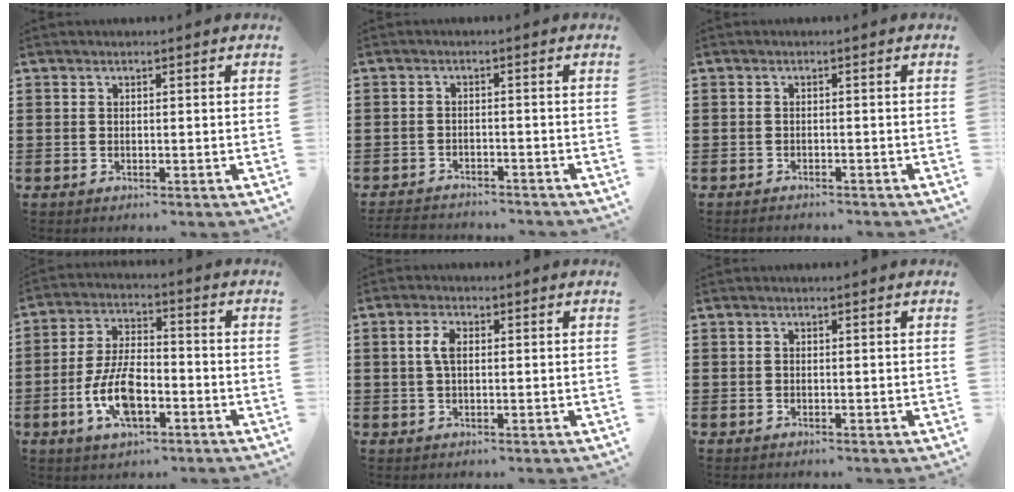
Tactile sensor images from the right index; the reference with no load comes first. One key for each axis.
{"total": 2.5, "fx": -2.5, "fy": 0.2, "fz": 0.0, "tx": -0.006, "ty": -0.002, "tz": -0.054}
{"total": 1.1, "fx": -1.0, "fy": 0.1, "fz": 0.0, "tx": -0.003, "ty": 0.001, "tz": -0.023}
{"total": 9.4, "fx": -3.4, "fy": 4.3, "fz": 7.7, "tx": -0.173, "ty": -0.003, "tz": -0.065}
{"total": 3.5, "fx": 0.5, "fy": 1.6, "fz": 3.0, "tx": -0.070, "ty": 0.006, "tz": 0.005}
{"total": 0.0}